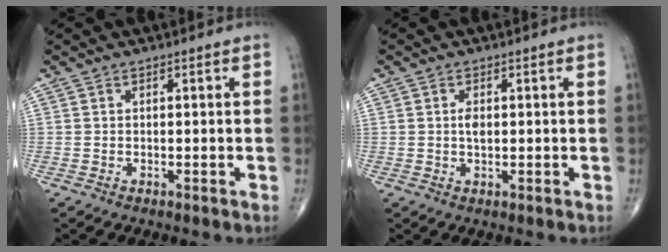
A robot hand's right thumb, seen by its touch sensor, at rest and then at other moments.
{"total": 1.9, "force": [0.2, 1.0, 1.6], "torque": [-0.025, -0.001, 0.003]}